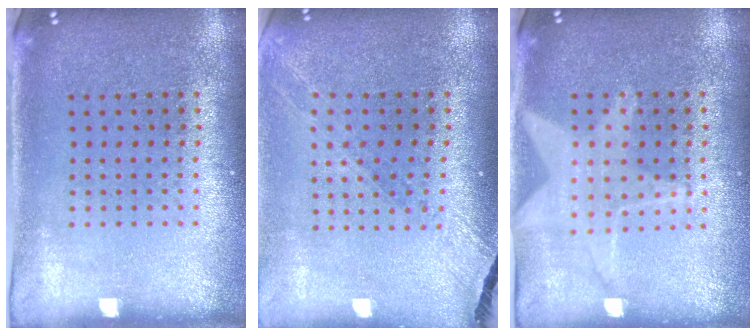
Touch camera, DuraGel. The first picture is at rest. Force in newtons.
{"total": 1.4, "press": 1.3, "slide": 0.2}
{"total": 1.2, "press": 1.2, "slide": 0.3}